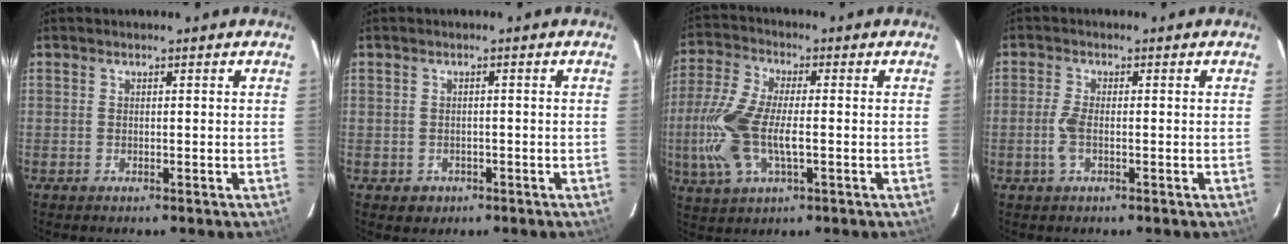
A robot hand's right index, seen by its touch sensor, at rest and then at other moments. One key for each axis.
{"total": 2.6, "fx": -1.0, "fy": 2.4, "fz": 0.5, "tx": -0.013, "ty": 0.002, "tz": -0.007}
{"total": 13.6, "fx": -2.1, "fy": 5.8, "fz": 12.1, "tx": -0.275, "ty": 0.000, "tz": -0.043}
{"total": 3.4, "fx": -0.9, "fy": 1.2, "fz": 3.1, "tx": -0.071, "ty": -0.001, "tz": -0.019}